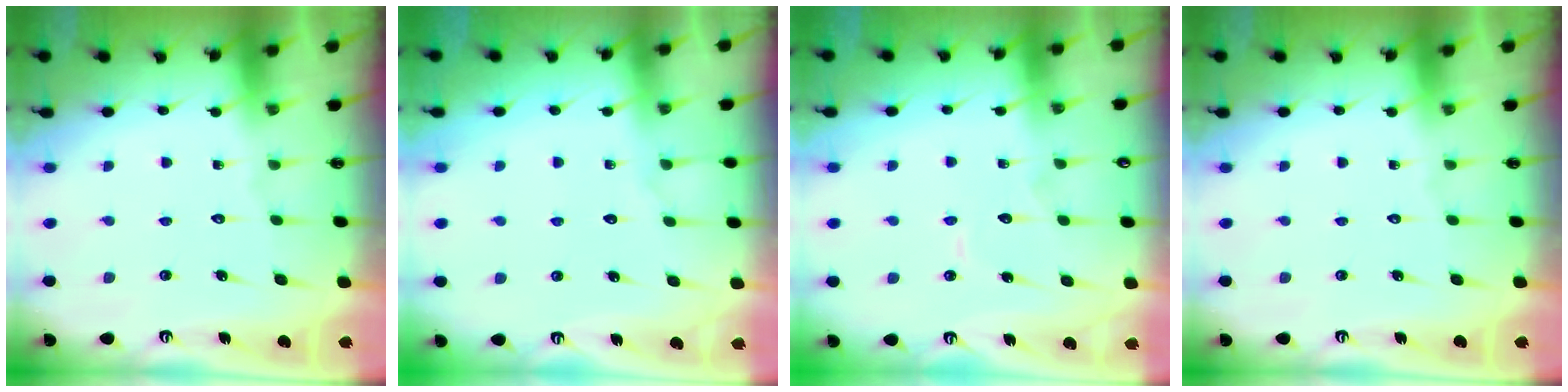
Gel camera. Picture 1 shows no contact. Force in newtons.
{"total": 2.6, "press": 2.6, "slide": 0.4}
{"total": 5.3, "press": 5.3, "slide": 0.4}
{"total": 0.0}